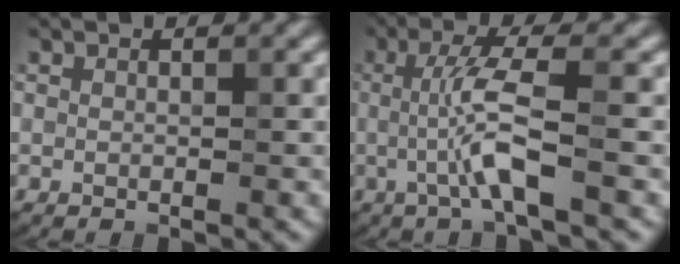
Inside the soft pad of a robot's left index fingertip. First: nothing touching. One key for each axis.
{"total": 4.3, "fx": -0.7, "fy": 0.4, "fz": 4.2, "tx": -0.090, "ty": 0.005, "tz": -0.018}